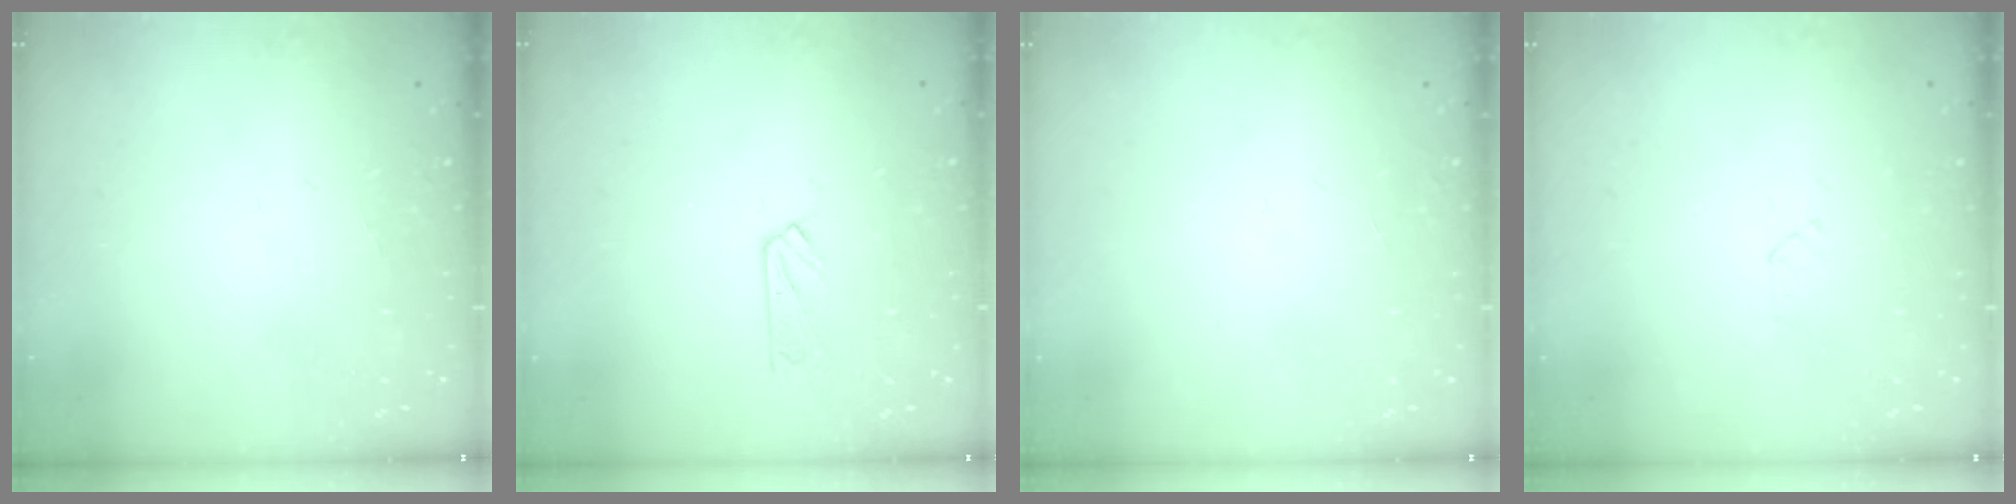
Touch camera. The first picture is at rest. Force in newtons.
{"total": 3.0, "press": 3.0, "slide": 0.4}
{"total": 0.0}
{"total": 3.0, "press": 3.0, "slide": 0.4}